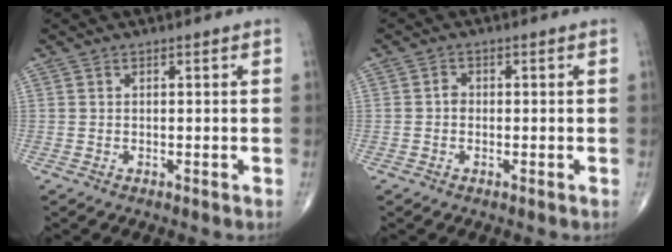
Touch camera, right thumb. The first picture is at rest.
{"total": 1.2, "force": [-0.3, 1.0, 0.6], "torque": [-0.001, 0.002, -0.008]}